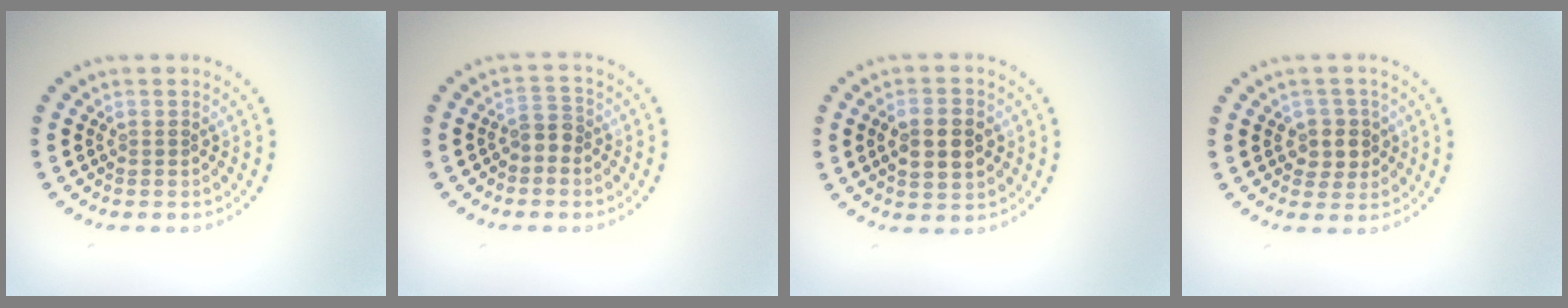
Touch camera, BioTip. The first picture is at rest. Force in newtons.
{"total": 1.8, "press": 1.5, "slide": 1.0}
{"total": 4.6, "press": 4.6, "slide": 0.1}
{"total": 2.6, "press": 2.3, "slide": 1.2}